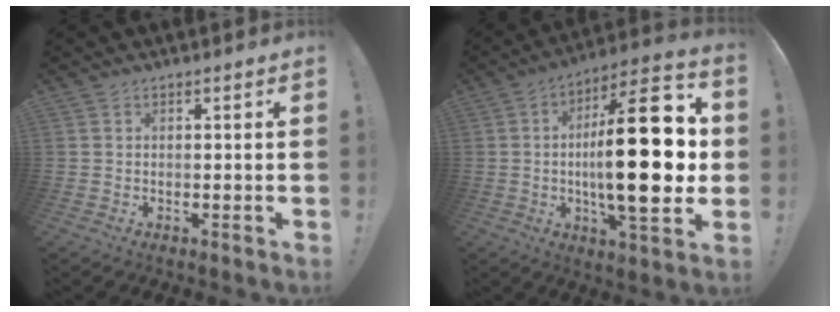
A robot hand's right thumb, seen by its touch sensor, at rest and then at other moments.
{"total": 27.4, "force": [-0.2, 8.9, 25.9], "torque": [-0.418, -0.006, -0.011]}